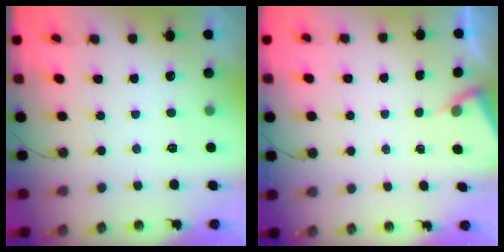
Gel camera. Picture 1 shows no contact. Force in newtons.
{"total": 2.2, "press": 2.1, "slide": 0.3}